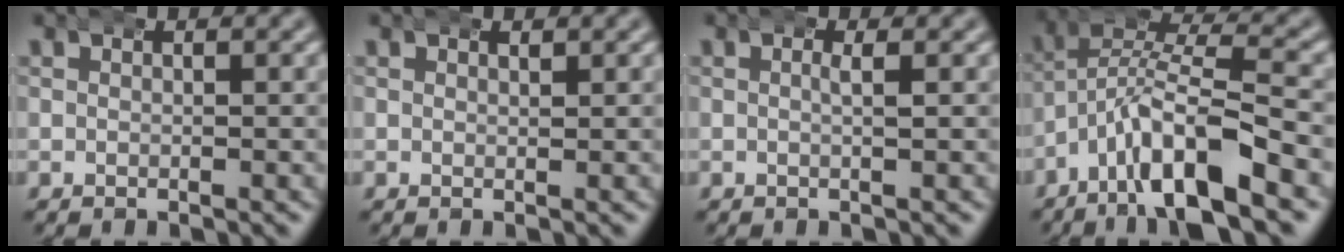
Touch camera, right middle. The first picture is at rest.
{"total": 0.7, "force": [0.5, 0.2, 0.4], "torque": [-0.002, 0.002, 0.005]}
{"total": 1.5, "force": [0.4, 0.3, 1.4], "torque": [-0.021, 0.010, 0.000]}
{"total": 7.2, "force": [-2.0, 3.4, 6.0], "torque": [-0.101, -0.006, -0.038]}